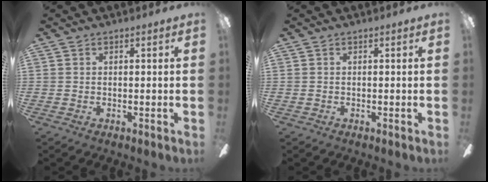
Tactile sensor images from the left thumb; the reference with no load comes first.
{"total": 0.0}